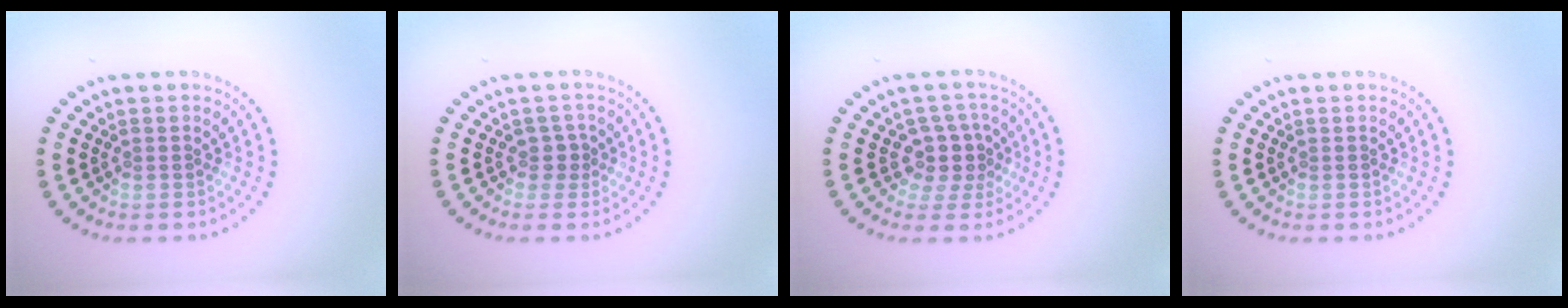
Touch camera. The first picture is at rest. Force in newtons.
{"total": 1.1, "press": 0.8, "slide": 0.7}
{"total": 2.9, "press": 2.3, "slide": 1.8}
{"total": 0.0}